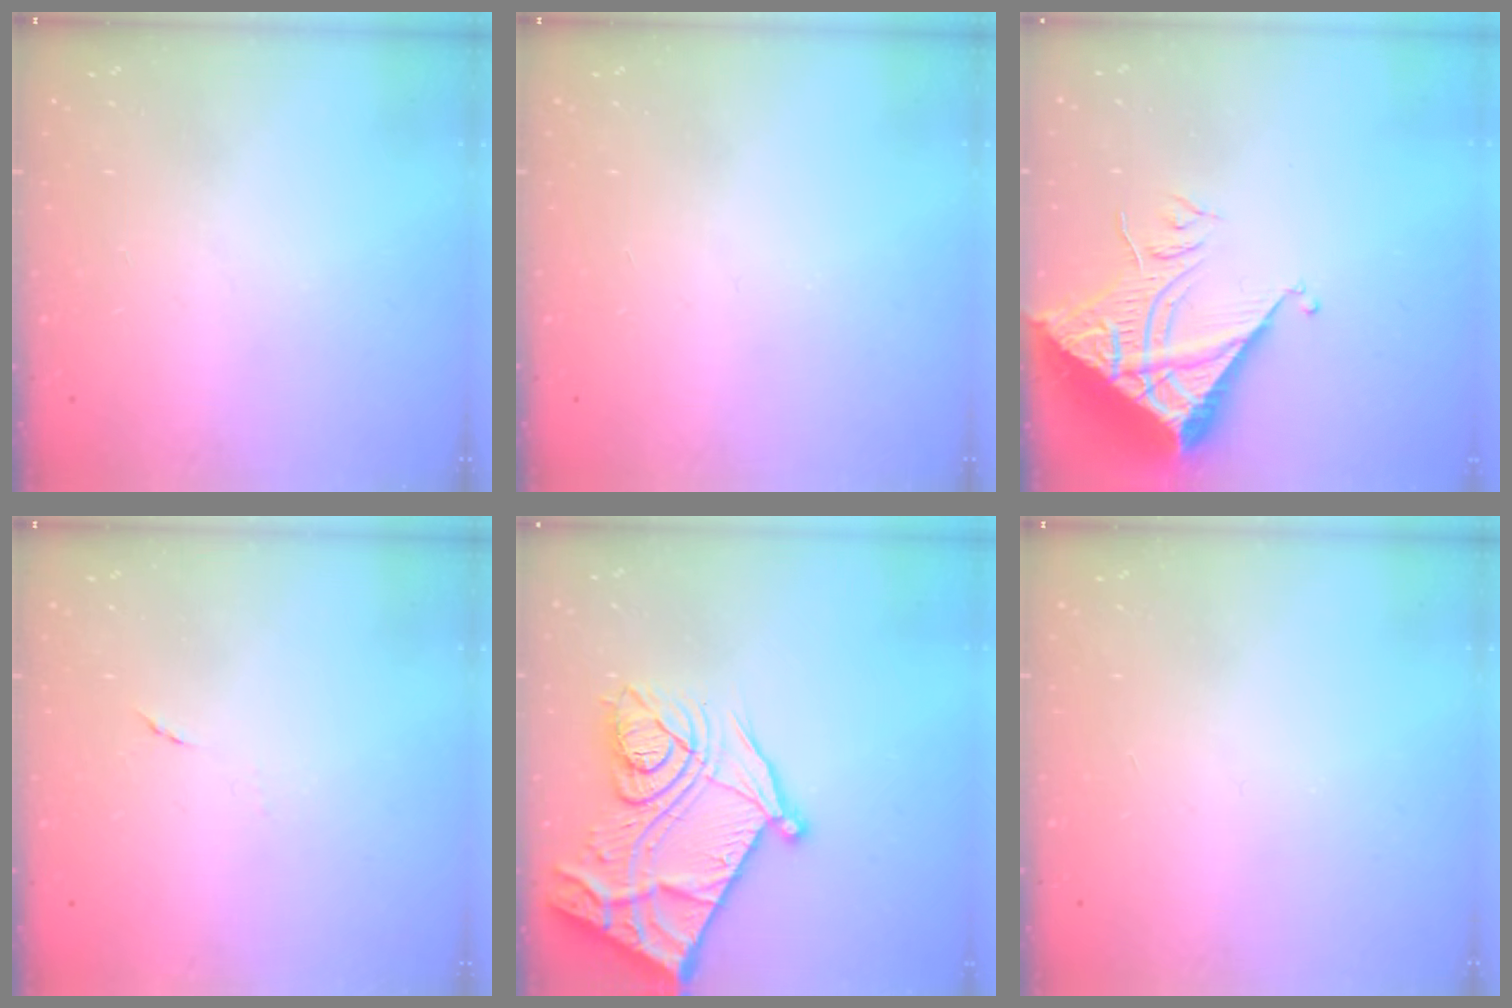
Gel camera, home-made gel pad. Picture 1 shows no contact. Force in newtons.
{"total": 0.0}
{"total": 11.2, "press": 11.2, "slide": 0.9}
{"total": 4.3, "press": 4.2, "slide": 1.2}
{"total": 27.1, "press": 27.1, "slide": 0.8}
{"total": 0.0}